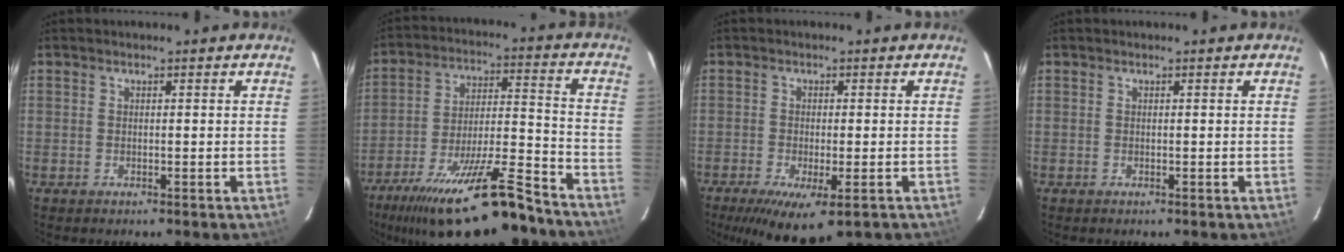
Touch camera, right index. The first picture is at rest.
{"total": 22.8, "force": [-18.1, 4.5, 13.2], "torque": [-0.243, -0.030, -0.278]}
{"total": 10.3, "force": [-6.3, 3.1, 7.5], "torque": [-0.146, -0.036, -0.094]}
{"total": 0.0}